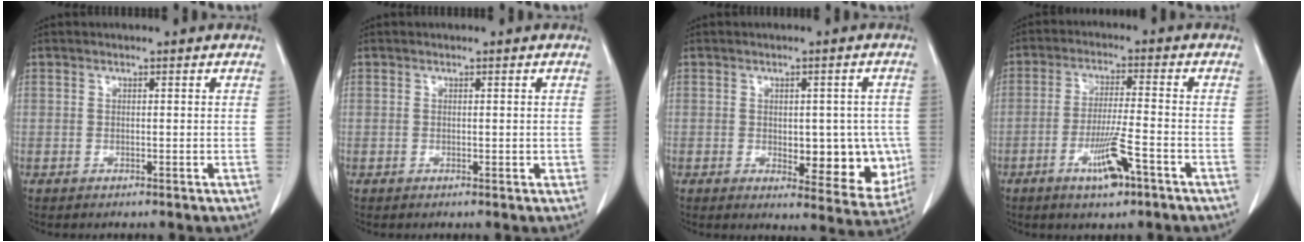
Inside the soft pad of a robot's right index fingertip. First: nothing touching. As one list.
[{"total": 0.6, "force": [0.1, 0.4, 0.4], "torque": [-0.003, 0.000, 0.001]}, {"total": 11.5, "force": [-1.1, 5.7, 9.9], "torque": [-0.114, -0.002, 0.003]}, {"total": 7.4, "force": [-3.9, 0.7, 6.2], "torque": [-0.117, -0.008, -0.065]}]